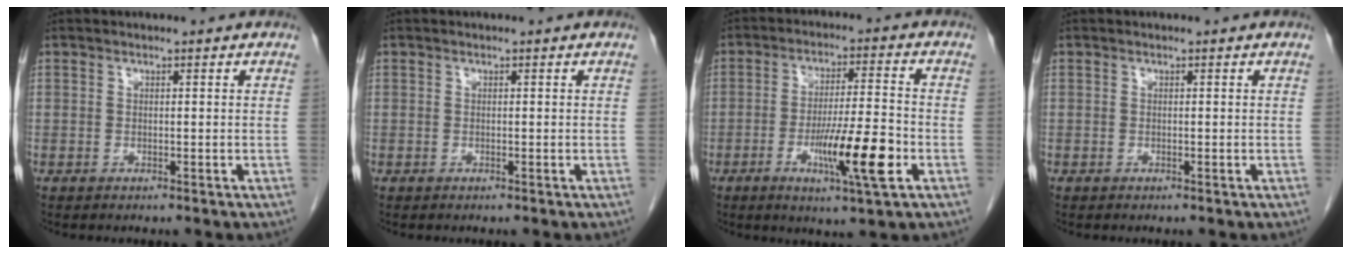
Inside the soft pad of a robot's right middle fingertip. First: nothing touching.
{"total": 0.0}
{"total": 10.8, "force": [-3.9, 0.4, 10.1], "torque": [-0.173, -0.015, -0.066]}
{"total": 0.0}